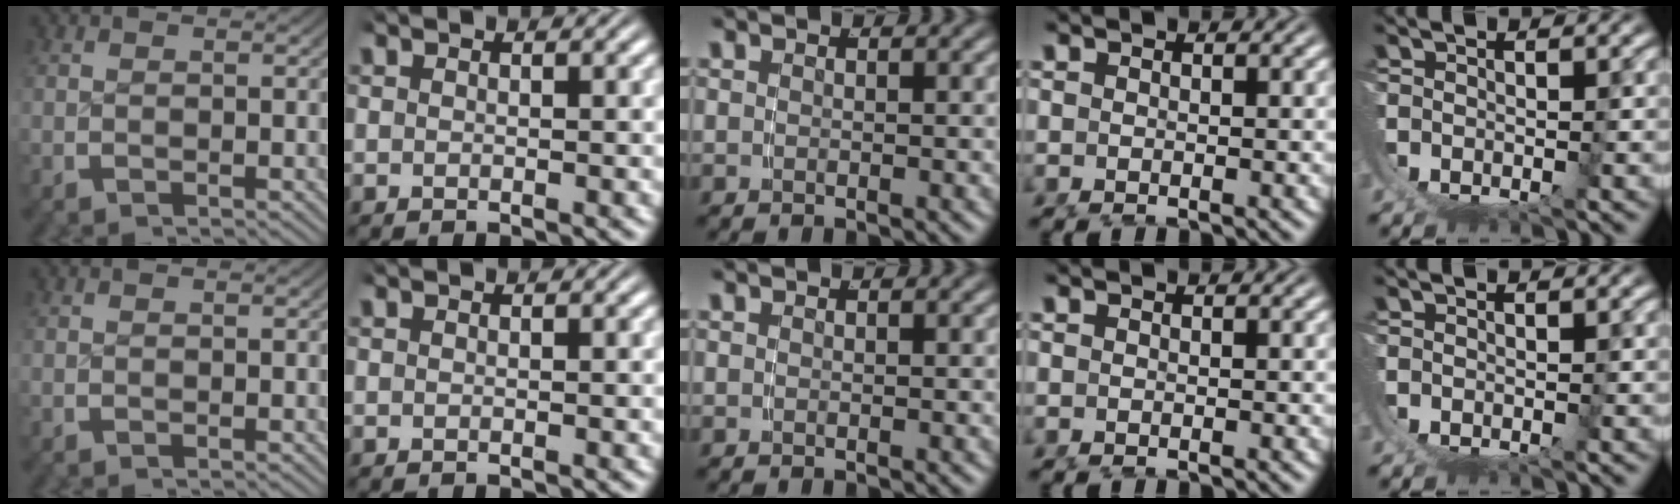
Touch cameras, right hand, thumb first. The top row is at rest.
{}